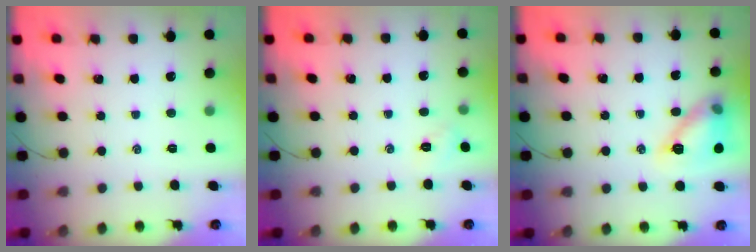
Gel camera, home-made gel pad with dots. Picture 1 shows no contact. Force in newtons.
{"total": 2.0, "press": 1.9, "slide": 0.6}
{"total": 13.4, "press": 13.4, "slide": 0.8}